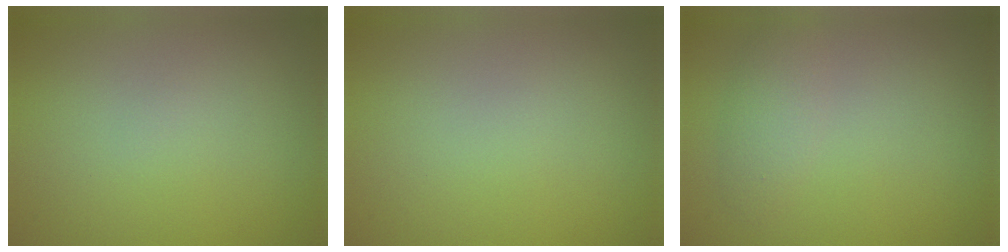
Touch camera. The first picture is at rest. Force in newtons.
{"total": 0.0}
{"total": 1.9, "press": 1.9, "slide": 0.1}